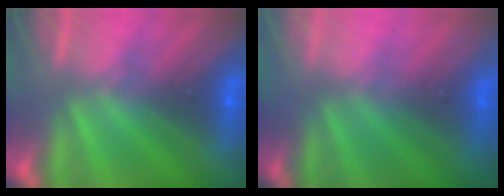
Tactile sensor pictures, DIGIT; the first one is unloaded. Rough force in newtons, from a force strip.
{"total": 2.9}